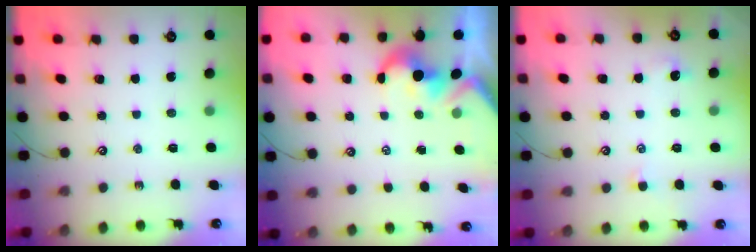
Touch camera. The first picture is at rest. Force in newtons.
{"total": 1.7, "press": 1.4, "slide": 1.0}
{"total": 0.5, "press": 0.1, "slide": 0.5}